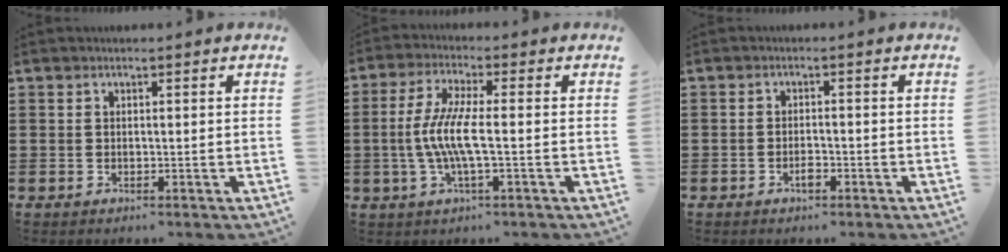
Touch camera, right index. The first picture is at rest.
{"total": 6.6, "force": [-1.1, 0.9, 6.5], "torque": [-0.144, -0.012, -0.030]}
{"total": 1.9, "force": [-1.1, 0.7, 1.4], "torque": [-0.027, 0.001, -0.019]}